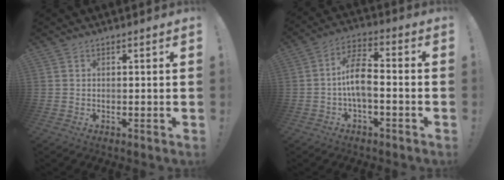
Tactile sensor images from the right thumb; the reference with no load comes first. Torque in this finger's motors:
{"motor_torque": [2.68, 2.30, 1.40, -1.37, 0.61]}